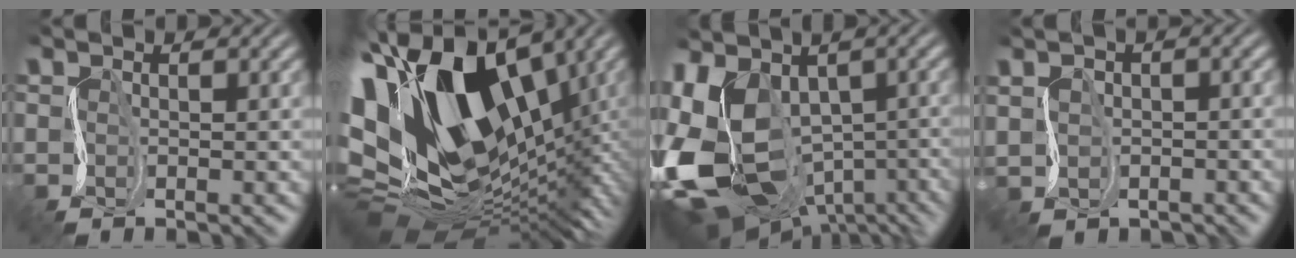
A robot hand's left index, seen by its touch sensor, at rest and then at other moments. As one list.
[{"total": 15.8, "force": [2.6, 9.8, 12.1], "torque": [-0.228, -0.007, 0.063]}, {"total": 15.8, "force": [-4.3, 10.2, 11.2], "torque": [-0.228, -0.046, -0.020]}, {"total": 0.7, "force": [-0.6, 0.3, -0.1], "torque": [0.002, -0.009, -0.001]}]